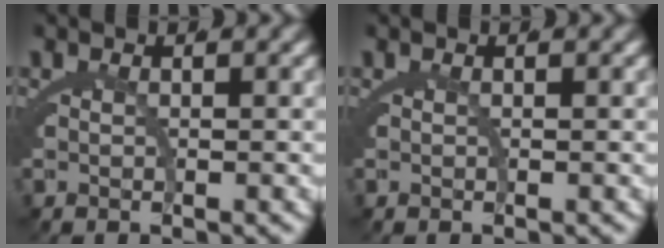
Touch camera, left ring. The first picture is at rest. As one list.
[{"total": 0.0}]